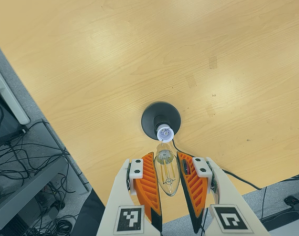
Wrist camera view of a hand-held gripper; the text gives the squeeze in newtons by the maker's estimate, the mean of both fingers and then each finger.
{"total": 11.5, "left": 11.7, "right": 11.3}